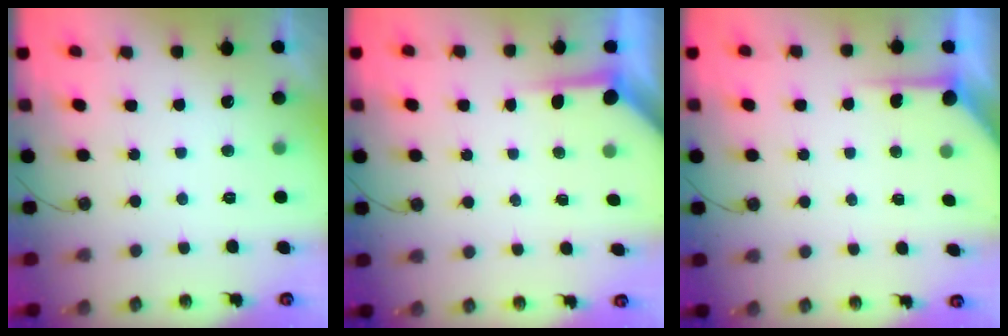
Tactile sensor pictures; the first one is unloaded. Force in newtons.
{"total": 3.8, "press": 3.8, "slide": 0.2}
{"total": 4.2, "press": 4.2, "slide": 0.4}